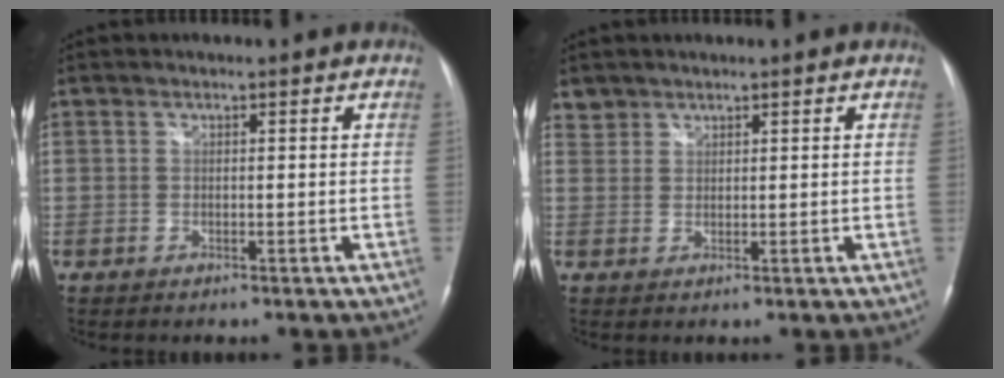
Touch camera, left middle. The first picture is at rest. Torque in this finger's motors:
{"motor_torque": [0.04, -0.03, 0.01, 0.00]}